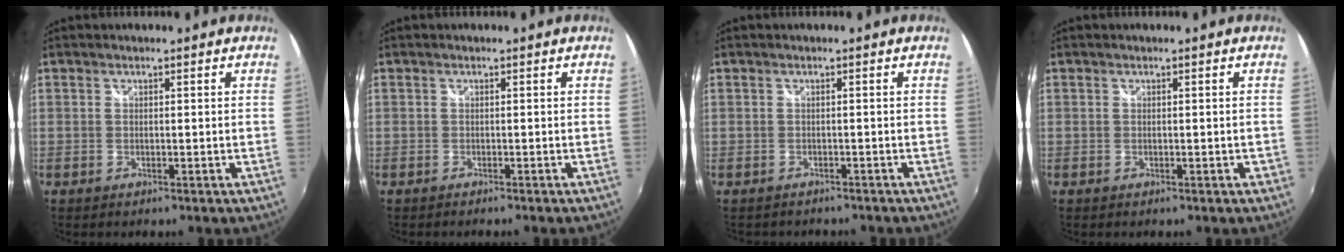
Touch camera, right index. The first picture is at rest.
{"total": 0.8, "force": [-0.8, -0.1, 0.3], "torque": [-0.003, -0.004, -0.013]}
{"total": 1.7, "force": [-1.3, 1.0, 0.1], "torque": [-0.007, 0.000, -0.019]}
{"total": 0.7, "force": [-0.2, 0.4, 0.5], "torque": [-0.004, 0.005, 0.002]}